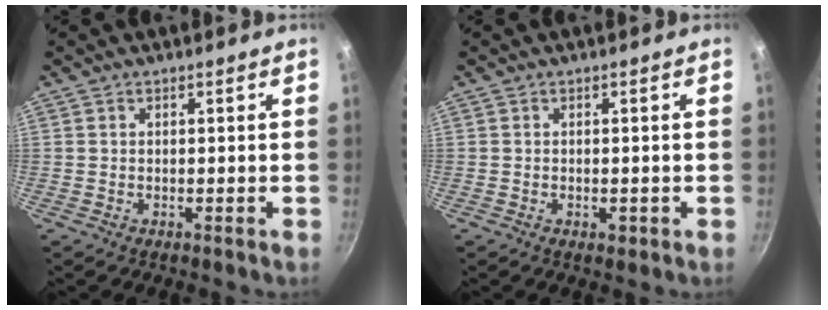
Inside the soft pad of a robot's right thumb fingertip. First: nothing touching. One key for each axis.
{"total": 1.5, "fx": -0.6, "fy": 0.8, "fz": 1.2, "tx": -0.015, "ty": -0.002, "tz": -0.008}